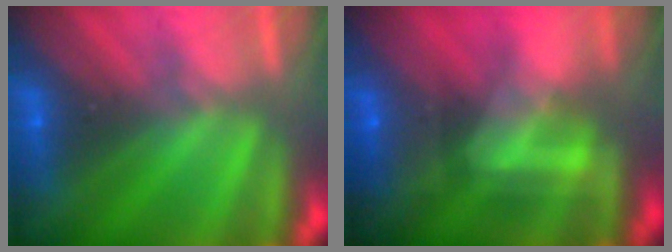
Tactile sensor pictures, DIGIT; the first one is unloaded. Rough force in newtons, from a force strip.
{"total": 4.8}